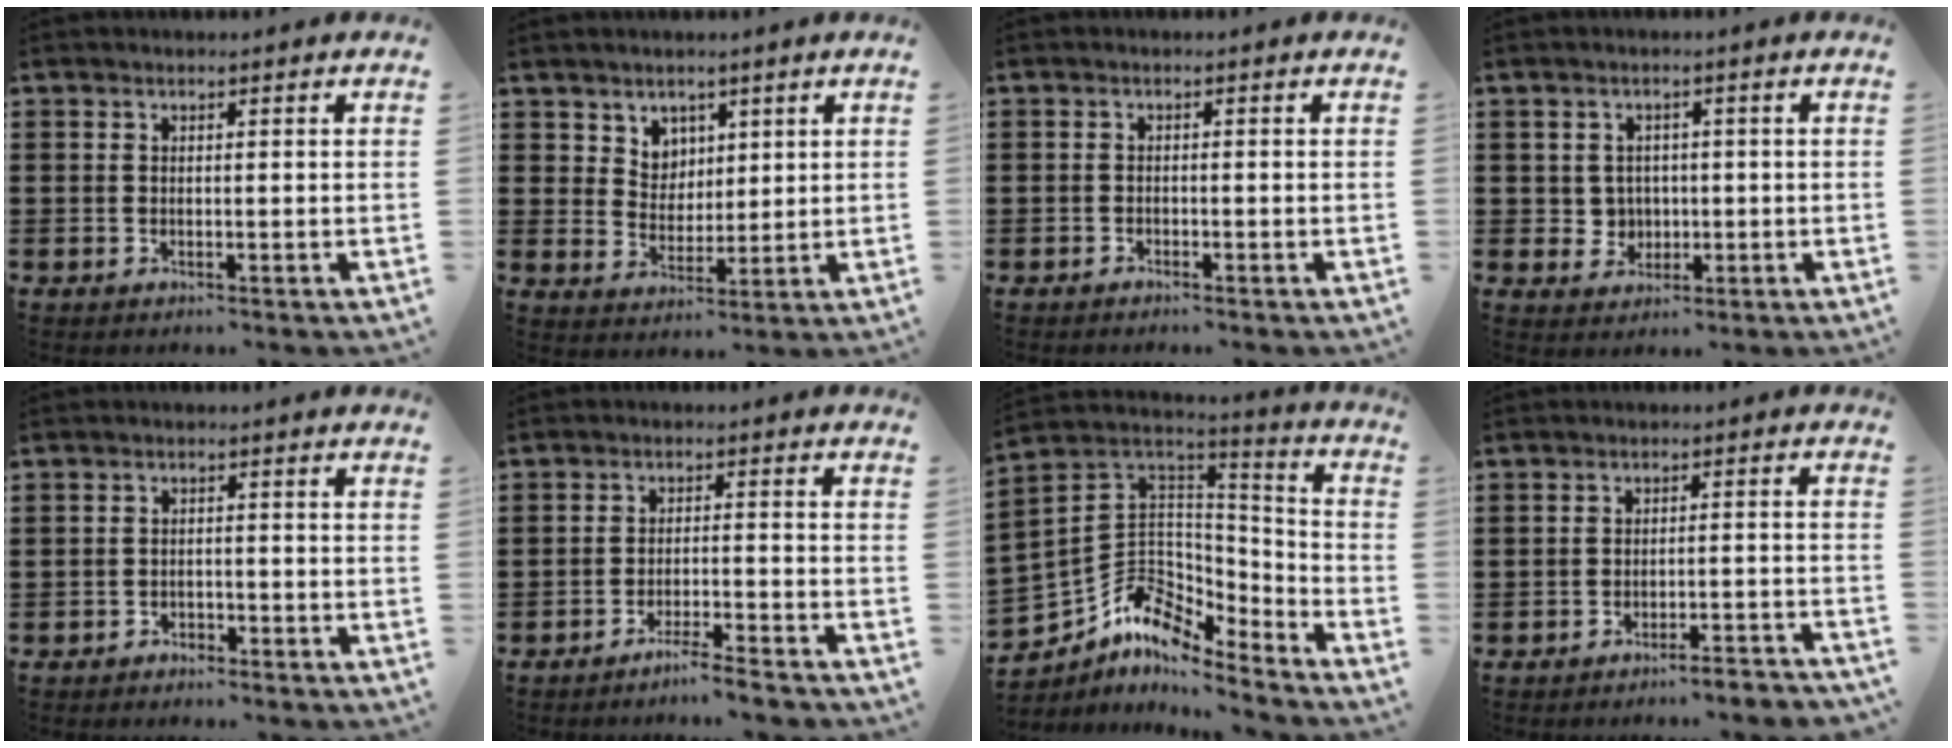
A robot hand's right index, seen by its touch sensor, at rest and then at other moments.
{"total": 4.8, "force": [3.0, 3.7, 0.4], "torque": [-0.021, 0.004, 0.054]}
{"total": 0.8, "force": [-0.8, 0.1, 0.0], "torque": [-0.002, 0.003, -0.018]}
{"total": 3.3, "force": [0.1, 3.2, 0.8], "torque": [-0.030, 0.010, -0.001]}
{"total": 1.5, "force": [-1.4, 0.6, 0.0], "torque": [-0.007, 0.003, -0.032]}
{"total": 3.5, "force": [-3.3, -0.4, 1.0], "torque": [-0.018, -0.001, -0.066]}
{"total": 8.0, "force": [-4.8, 5.9, 2.7], "torque": [-0.082, -0.012, -0.092]}
{"total": 3.0, "force": [-3.0, -0.1, 0.6], "torque": [-0.015, -0.001, -0.063]}